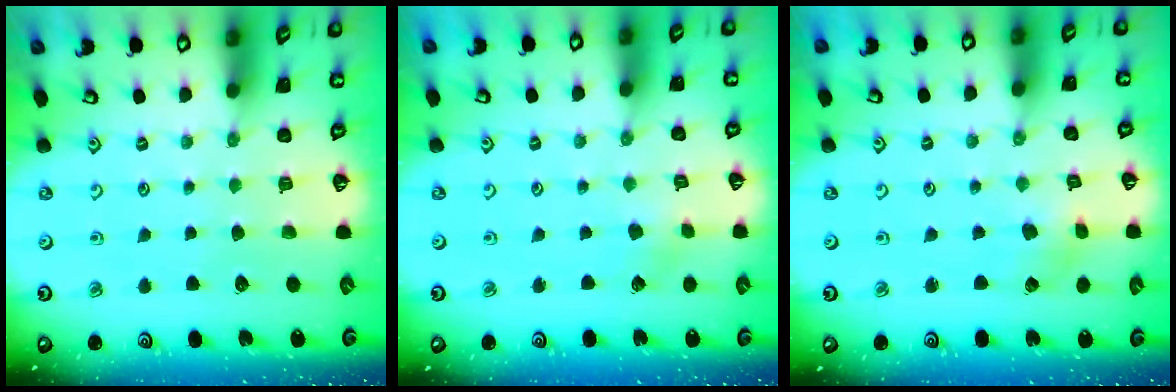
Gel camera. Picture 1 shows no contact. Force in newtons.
{"total": 2.7, "press": 2.7, "slide": 0.2}
{"total": 2.5, "press": 2.4, "slide": 0.5}